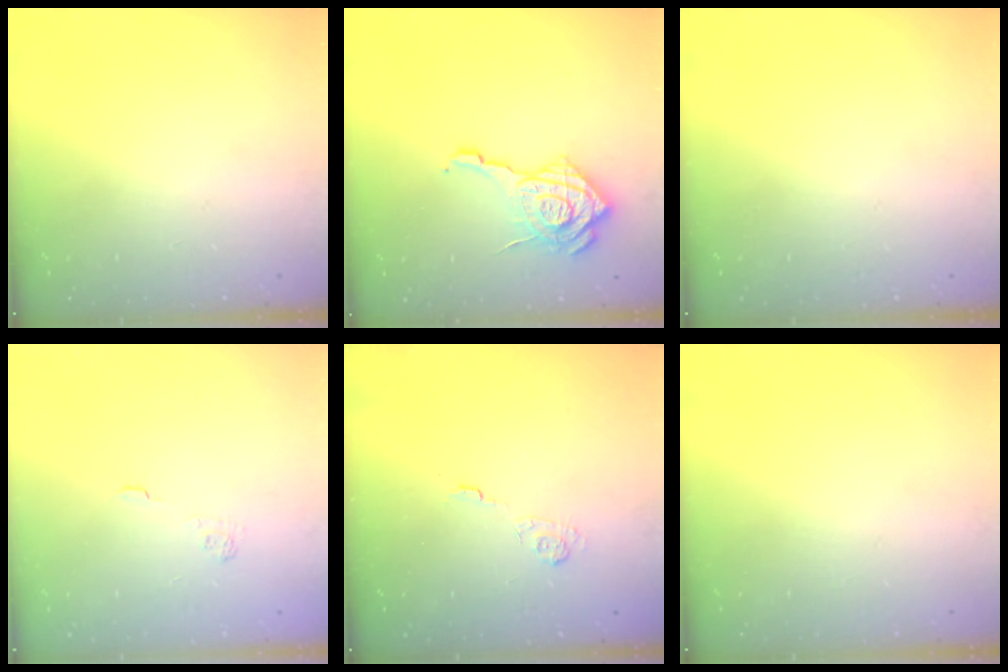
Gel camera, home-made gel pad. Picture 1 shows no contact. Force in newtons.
{"total": 16.6, "press": 16.6, "slide": 1.5}
{"total": 0.0}
{"total": 2.2, "press": 1.8, "slide": 1.3}
{"total": 2.2, "press": 1.8, "slide": 1.3}
{"total": 0.0}